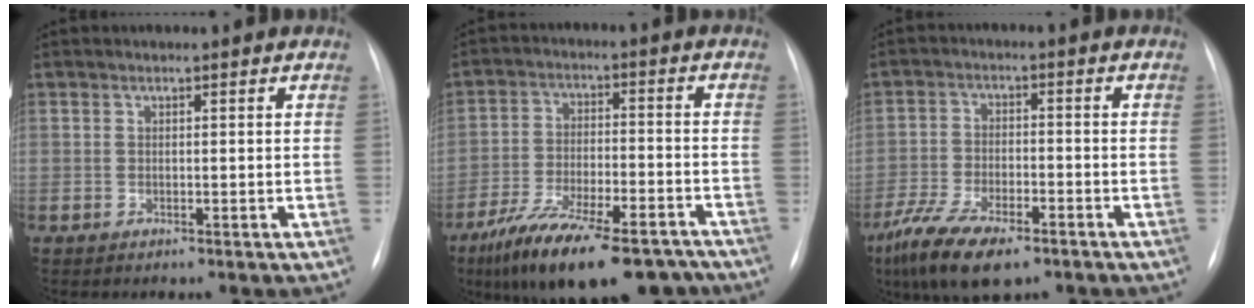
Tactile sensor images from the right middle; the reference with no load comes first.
{"total": 19.1, "force": [-14.9, 5.5, 10.7], "torque": [-0.158, -0.001, -0.237]}
{"total": 11.1, "force": [-7.5, 3.7, 7.3], "torque": [-0.138, -0.018, -0.130]}